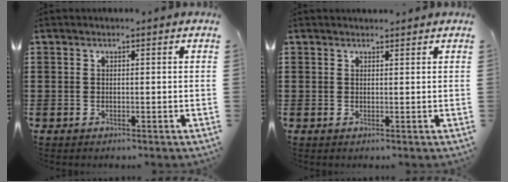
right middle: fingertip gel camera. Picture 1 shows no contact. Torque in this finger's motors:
{"motor_torque": [-0.16, -0.16, 0.00, 0.00]}